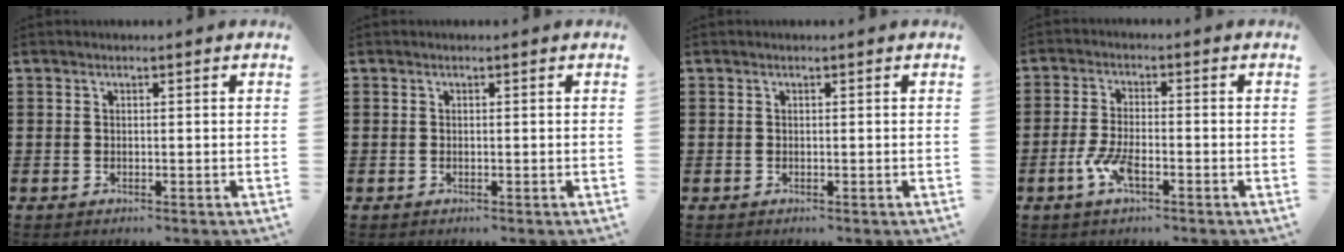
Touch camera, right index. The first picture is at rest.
{"total": 0.0}
{"total": 0.0}
{"total": 5.0, "force": [-2.3, 1.4, 4.2], "torque": [-0.098, -0.007, -0.046]}